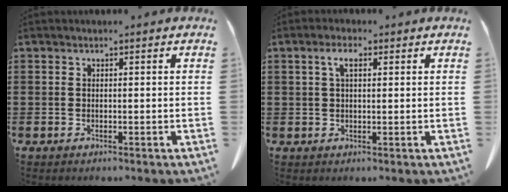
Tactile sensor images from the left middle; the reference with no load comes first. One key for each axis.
{"total": 3.2, "fx": 1.3, "fy": 1.1, "fz": 2.8, "tx": -0.061, "ty": 0.007, "tz": 0.021}